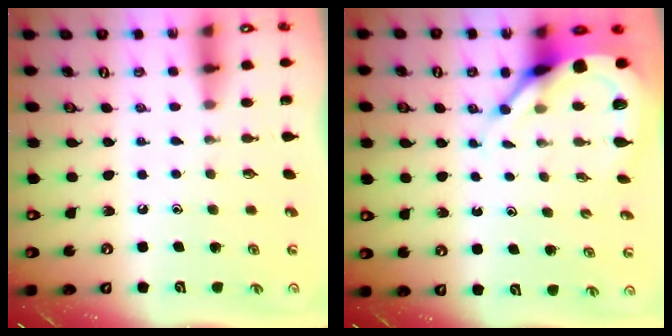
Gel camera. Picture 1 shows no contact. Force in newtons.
{"total": 8.1, "press": 8.0, "slide": 0.9}